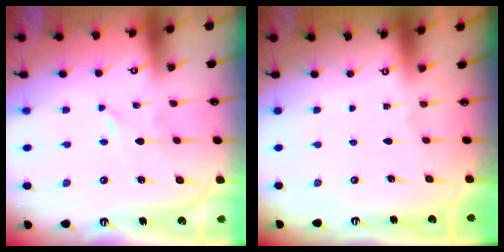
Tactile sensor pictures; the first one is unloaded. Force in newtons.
{"total": 0.0}